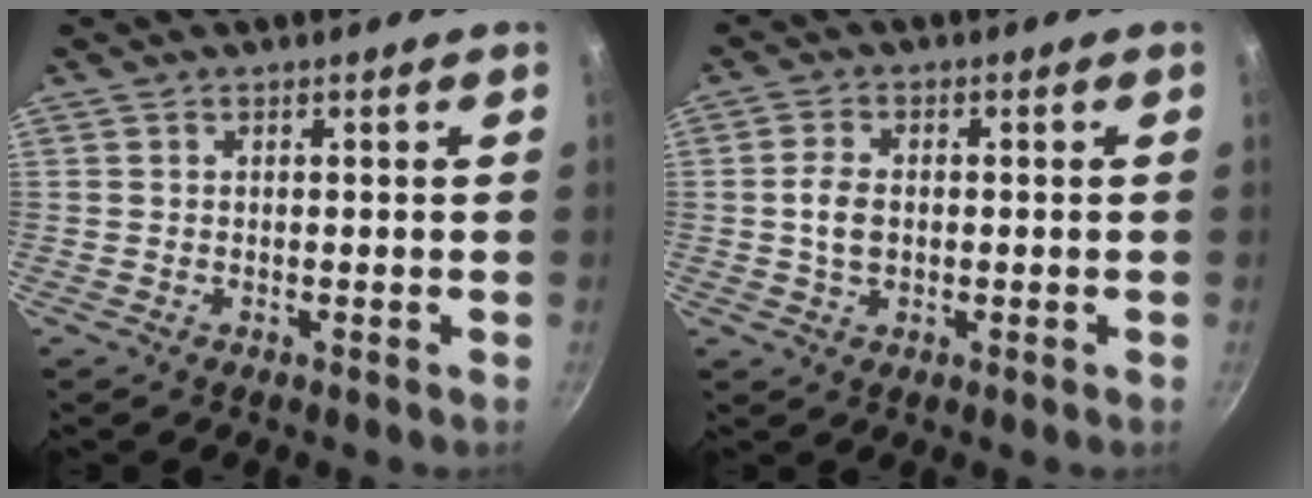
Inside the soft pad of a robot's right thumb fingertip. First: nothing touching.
{"total": 4.5, "force": [-0.1, 2.9, 3.5], "torque": [-0.064, 0.006, -0.005]}